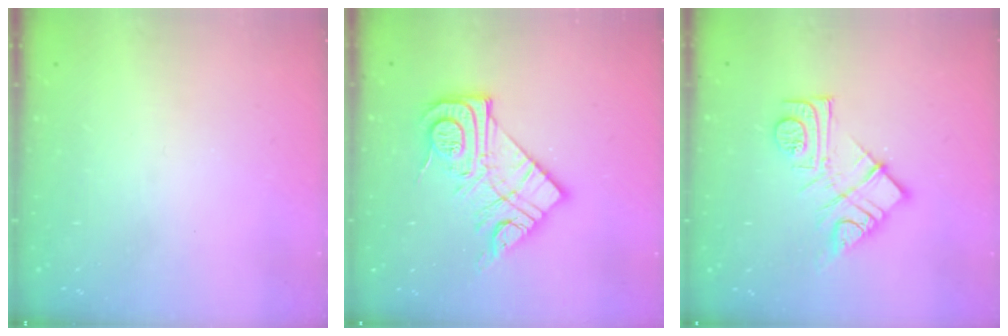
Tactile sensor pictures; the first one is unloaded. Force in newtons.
{"total": 15.9, "press": 15.8, "slide": 1.1}
{"total": 13.0, "press": 12.9, "slide": 0.9}